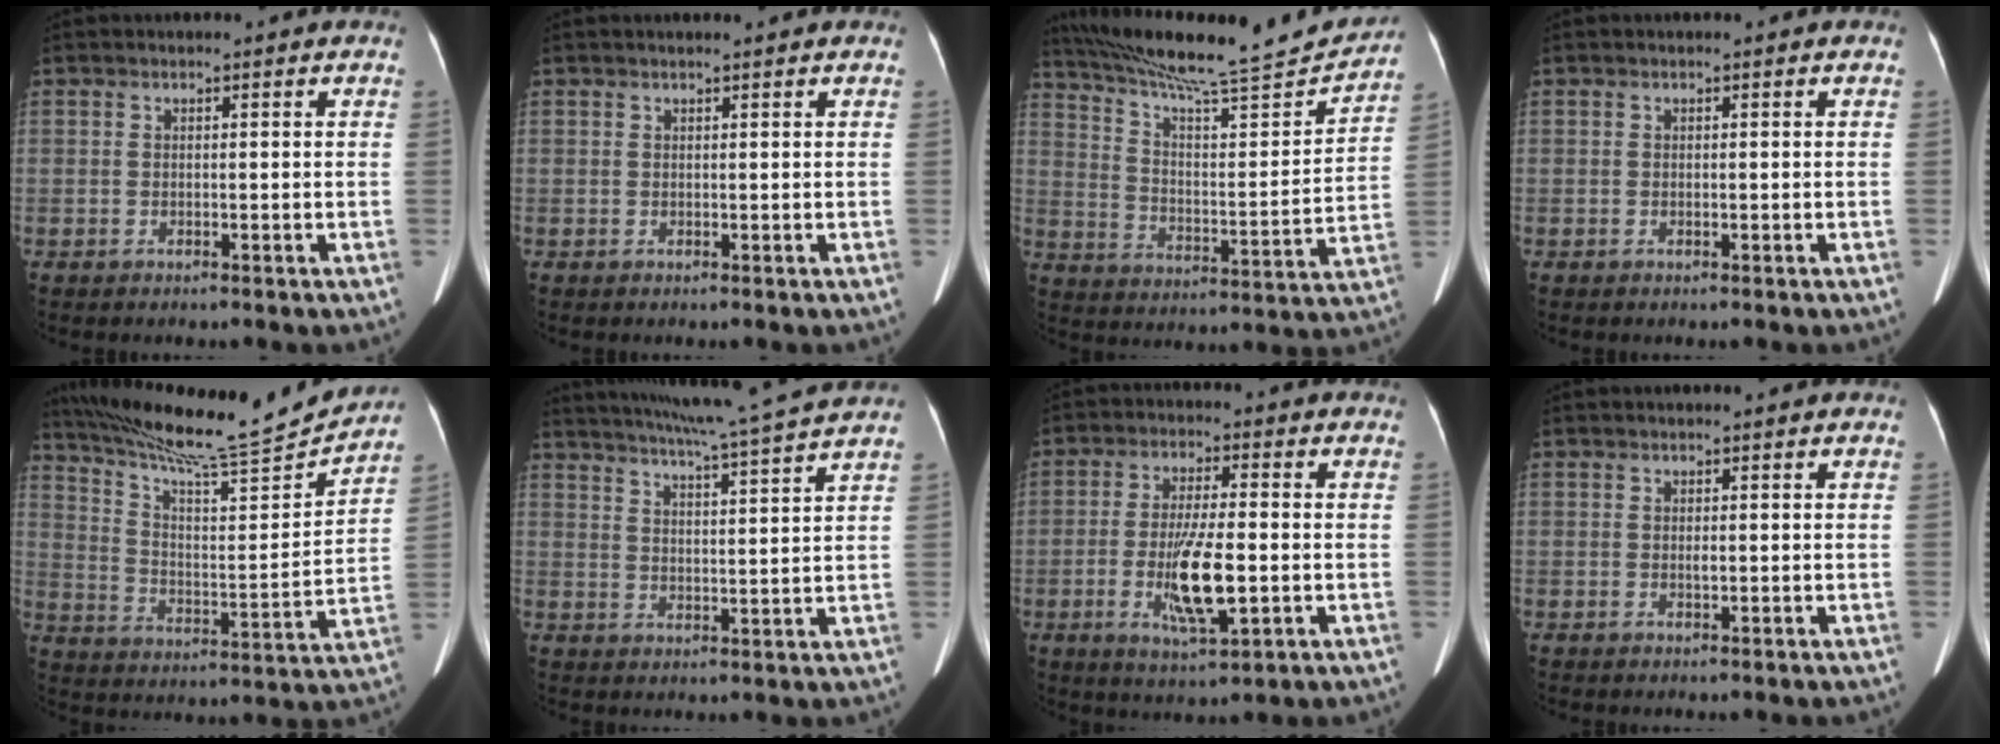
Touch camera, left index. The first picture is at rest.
{"total": 1.5, "force": [1.2, 0.0, 0.8], "torque": [-0.008, 0.014, 0.020]}
{"total": 21.8, "force": [20.0, 1.1, 8.7], "torque": [-0.152, -0.025, 0.294]}
{"total": 0.0}
{"total": 19.3, "force": [18.0, -0.5, 7.1], "torque": [-0.130, -0.033, 0.276]}
{"total": 13.9, "force": [12.5, -1.9, 5.8], "torque": [-0.108, -0.013, 0.174]}
{"total": 9.5, "force": [-2.1, 1.7, 9.1], "torque": [-0.175, -0.014, -0.035]}
{"total": 0.5, "force": [0.1, 0.1, 0.5], "torque": [-0.010, -0.002, 0.001]}